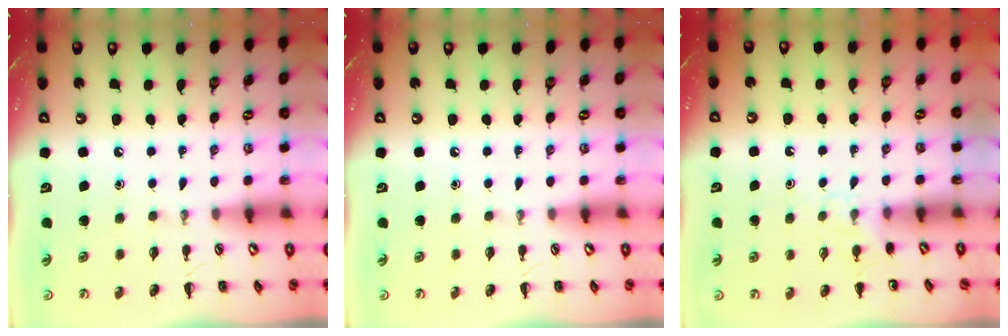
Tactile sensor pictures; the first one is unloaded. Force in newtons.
{"total": 0.0}
{"total": 4.6, "press": 4.3, "slide": 1.6}